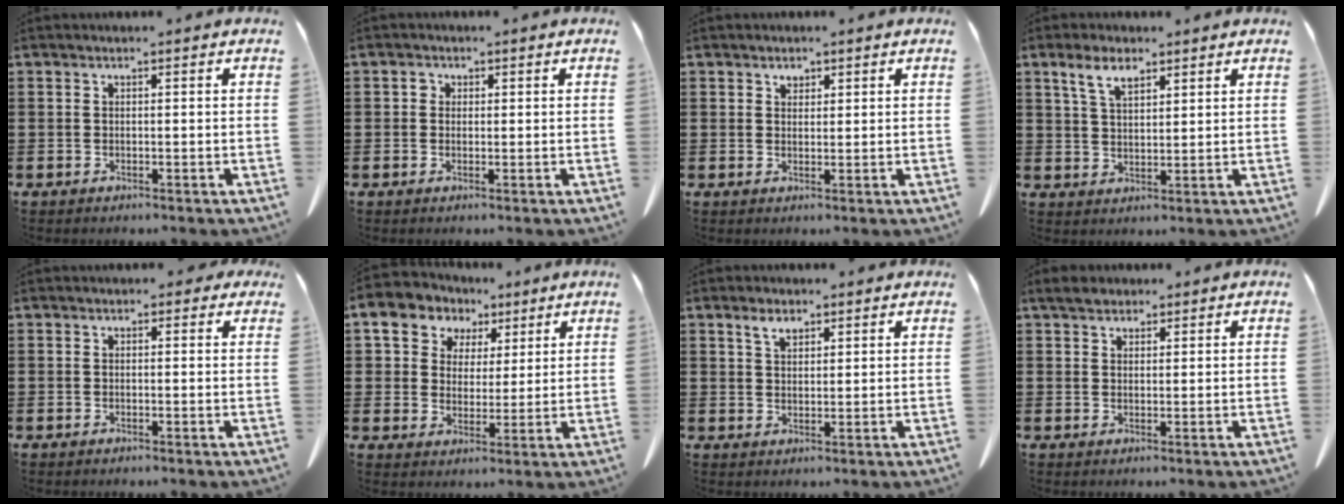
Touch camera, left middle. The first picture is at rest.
{"total": 1.1, "force": [0.4, 0.9, 0.5], "torque": [-0.013, 0.003, 0.008]}
{"total": 1.3, "force": [1.1, 0.7, 0.4], "torque": [-0.002, -0.005, 0.021]}
{"total": 5.4, "force": [3.3, 2.2, 3.6], "torque": [-0.079, 0.007, 0.060]}
{"total": 1.0, "force": [0.6, 0.6, 0.5], "torque": [-0.004, 0.005, 0.009]}
{"total": 7.7, "force": [4.3, 6.2, 1.8], "torque": [-0.068, -0.008, 0.076]}
{"total": 3.2, "force": [2.2, 1.5, 1.7], "torque": [-0.039, 0.005, 0.041]}
{"total": 3.0, "force": [2.4, 1.4, 1.0], "torque": [-0.019, 0.004, 0.045]}